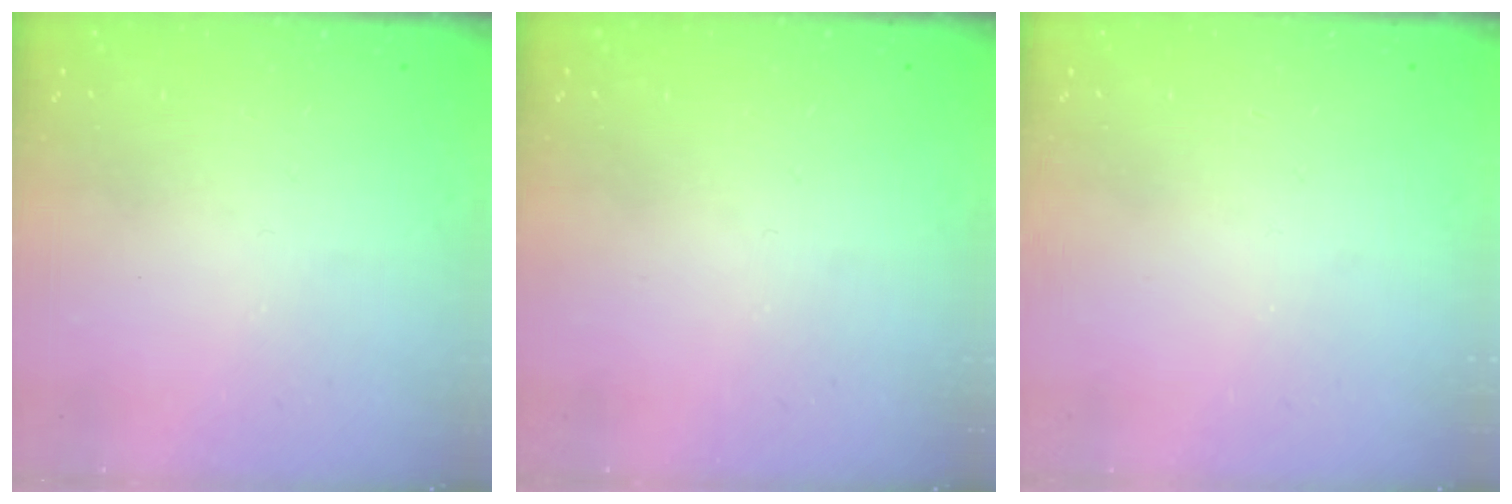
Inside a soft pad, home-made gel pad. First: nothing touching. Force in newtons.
{"total": 0.0}
{"total": 0.0}